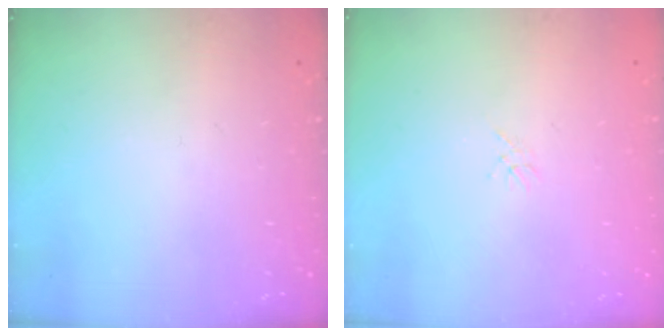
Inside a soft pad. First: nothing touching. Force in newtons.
{"total": 0.0}